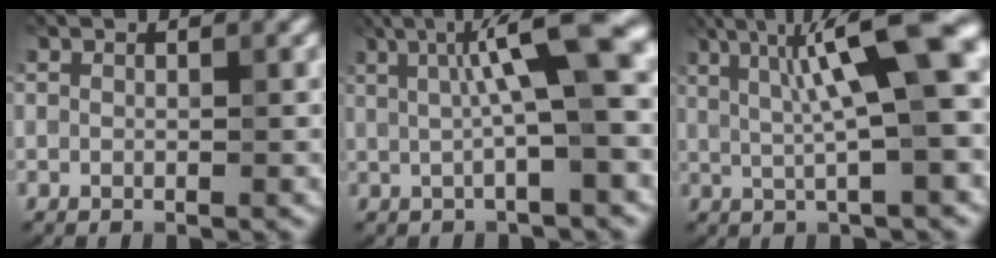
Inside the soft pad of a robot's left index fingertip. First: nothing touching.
{"total": 8.5, "force": [2.0, 1.5, 8.1], "torque": [-0.110, 0.018, 0.025]}
{"total": 10.1, "force": [2.7, 1.7, 9.5], "torque": [-0.143, 0.017, 0.042]}